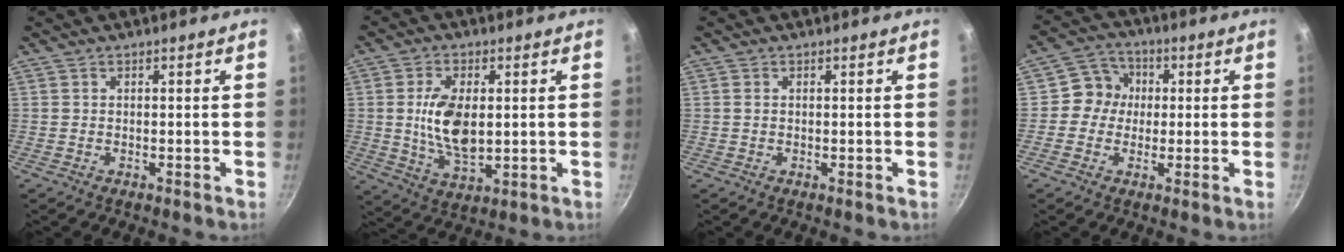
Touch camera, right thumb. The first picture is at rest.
{"total": 11.0, "force": [0.8, 5.9, 9.2], "torque": [-0.166, -0.011, 0.025]}
{"total": 0.6, "force": [0.1, 0.3, 0.6], "torque": [-0.014, -0.002, 0.002]}
{"total": 7.1, "force": [0.1, 6.5, 2.9], "torque": [-0.014, 0.015, -0.012]}